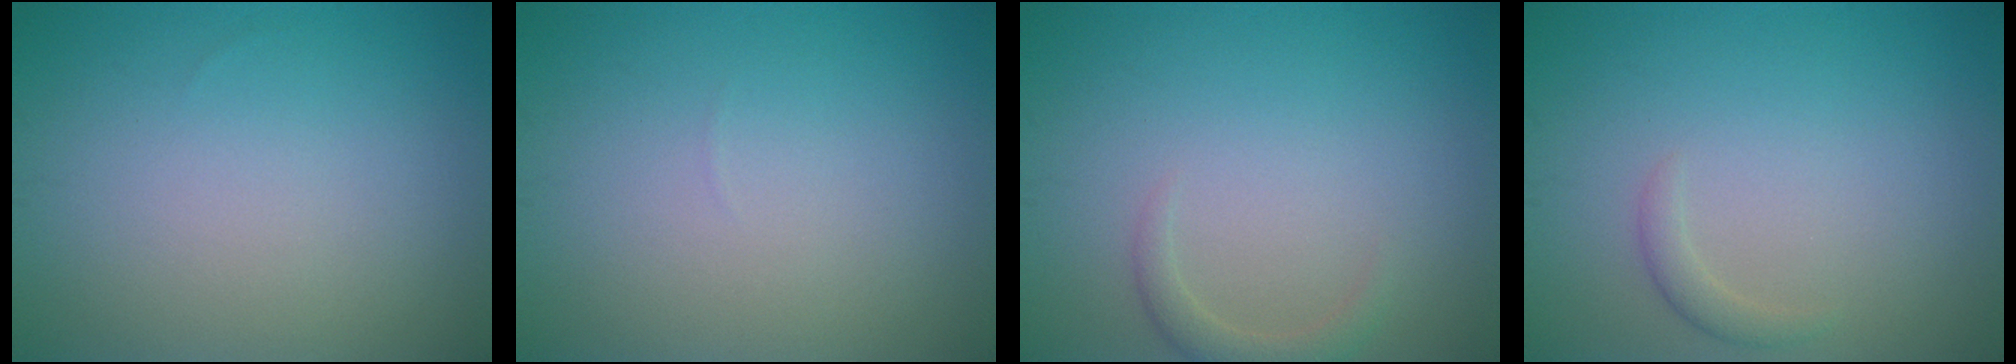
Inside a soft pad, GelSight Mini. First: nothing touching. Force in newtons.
{"total": 0.0}
{"total": 1.6, "press": 1.6, "slide": 0.1}
{"total": 1.1, "press": 1.1, "slide": 0.0}